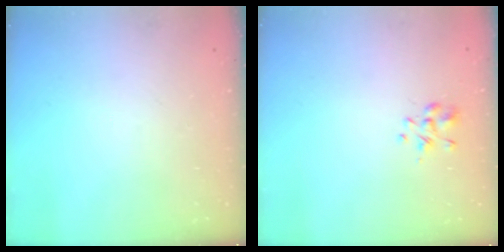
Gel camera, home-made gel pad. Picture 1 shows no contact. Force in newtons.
{"total": 2.3, "press": 2.1, "slide": 0.9}